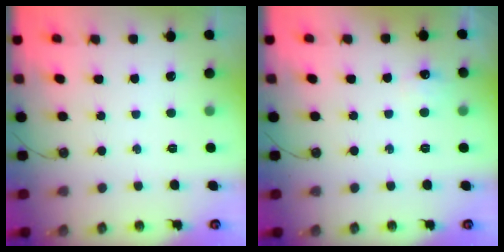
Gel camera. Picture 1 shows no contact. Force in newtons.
{"total": 6.4, "press": 6.3, "slide": 0.8}